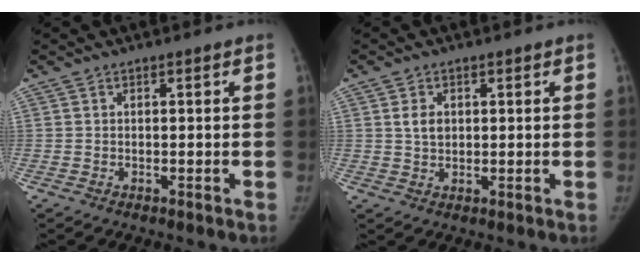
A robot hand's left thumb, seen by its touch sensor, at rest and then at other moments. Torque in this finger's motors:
{"motor_torque": [-0.04, 0.20, 0.53, -0.42, 0.01]}